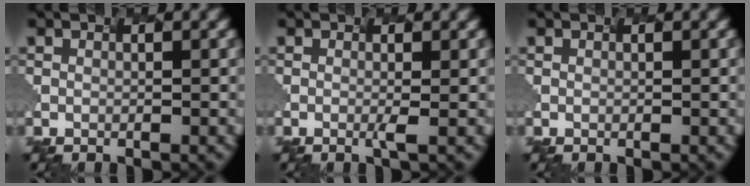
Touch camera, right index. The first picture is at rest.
{"total": 0.6, "force": [-0.3, -0.2, 0.4], "torque": [-0.014, -0.002, -0.003]}
{"total": 0.0}